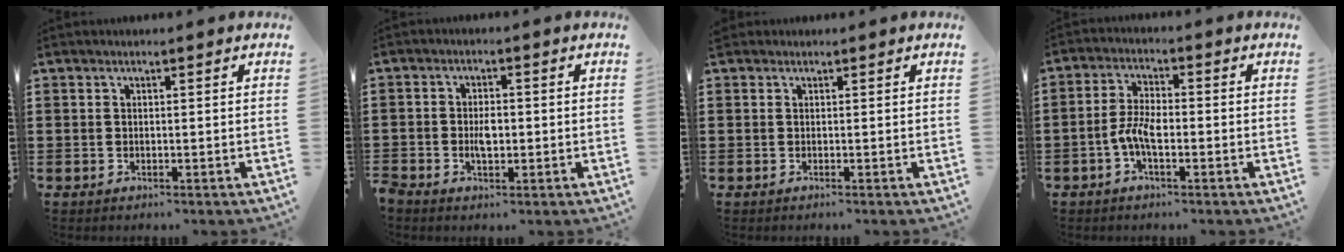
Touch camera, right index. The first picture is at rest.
{"total": 2.8, "force": [-0.6, 1.6, 2.2], "torque": [-0.043, 0.003, -0.012]}
{"total": 0.0}
{"total": 4.9, "force": [-1.6, 1.9, 4.3], "torque": [-0.101, -0.002, -0.037]}